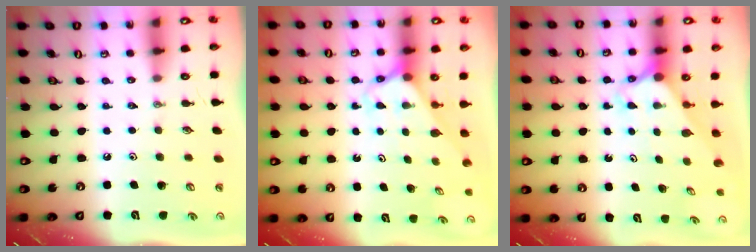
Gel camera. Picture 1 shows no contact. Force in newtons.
{"total": 2.6, "press": 2.6, "slide": 0.2}
{"total": 2.6, "press": 2.6, "slide": 0.2}